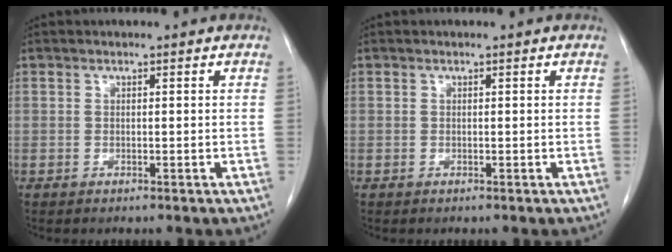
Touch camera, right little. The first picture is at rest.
{"total": 0.0}